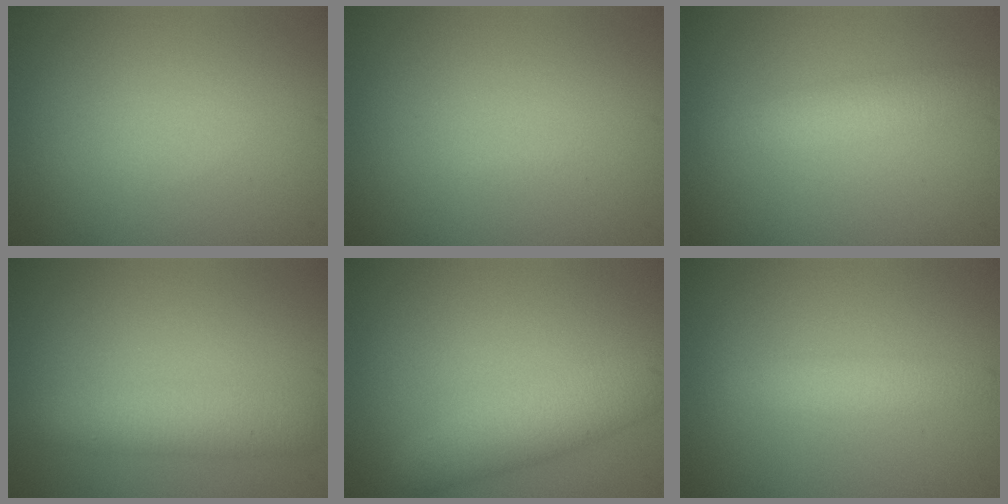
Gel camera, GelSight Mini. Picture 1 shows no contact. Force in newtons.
{"total": 0.0}
{"total": 2.8, "press": 2.8, "slide": 0.1}
{"total": 3.3, "press": 3.3, "slide": 0.0}
{"total": 4.1, "press": 4.1, "slide": 0.1}
{"total": 2.1, "press": 2.1, "slide": 0.1}